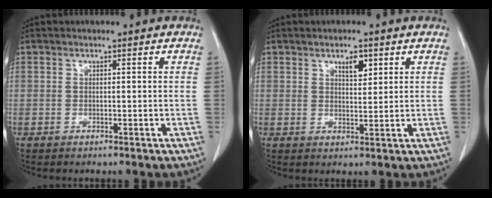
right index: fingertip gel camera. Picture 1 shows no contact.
{"total": 3.0, "force": [1.8, 1.2, 2.2], "torque": [-0.035, -0.004, 0.030]}